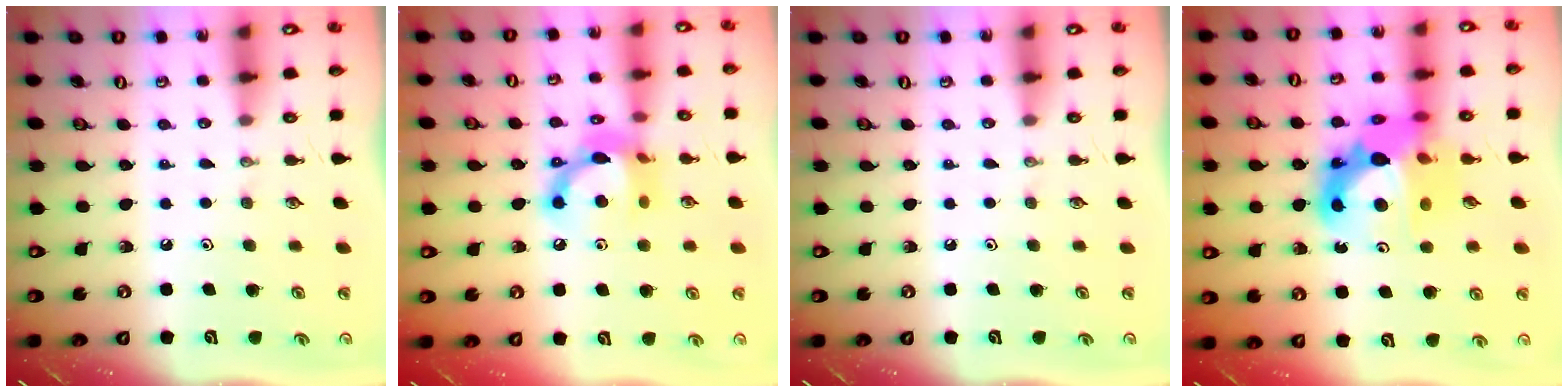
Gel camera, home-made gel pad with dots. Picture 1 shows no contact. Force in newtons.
{"total": 12.7, "press": 12.7, "slide": 0.6}
{"total": 0.0}
{"total": 16.3, "press": 16.1, "slide": 2.9}